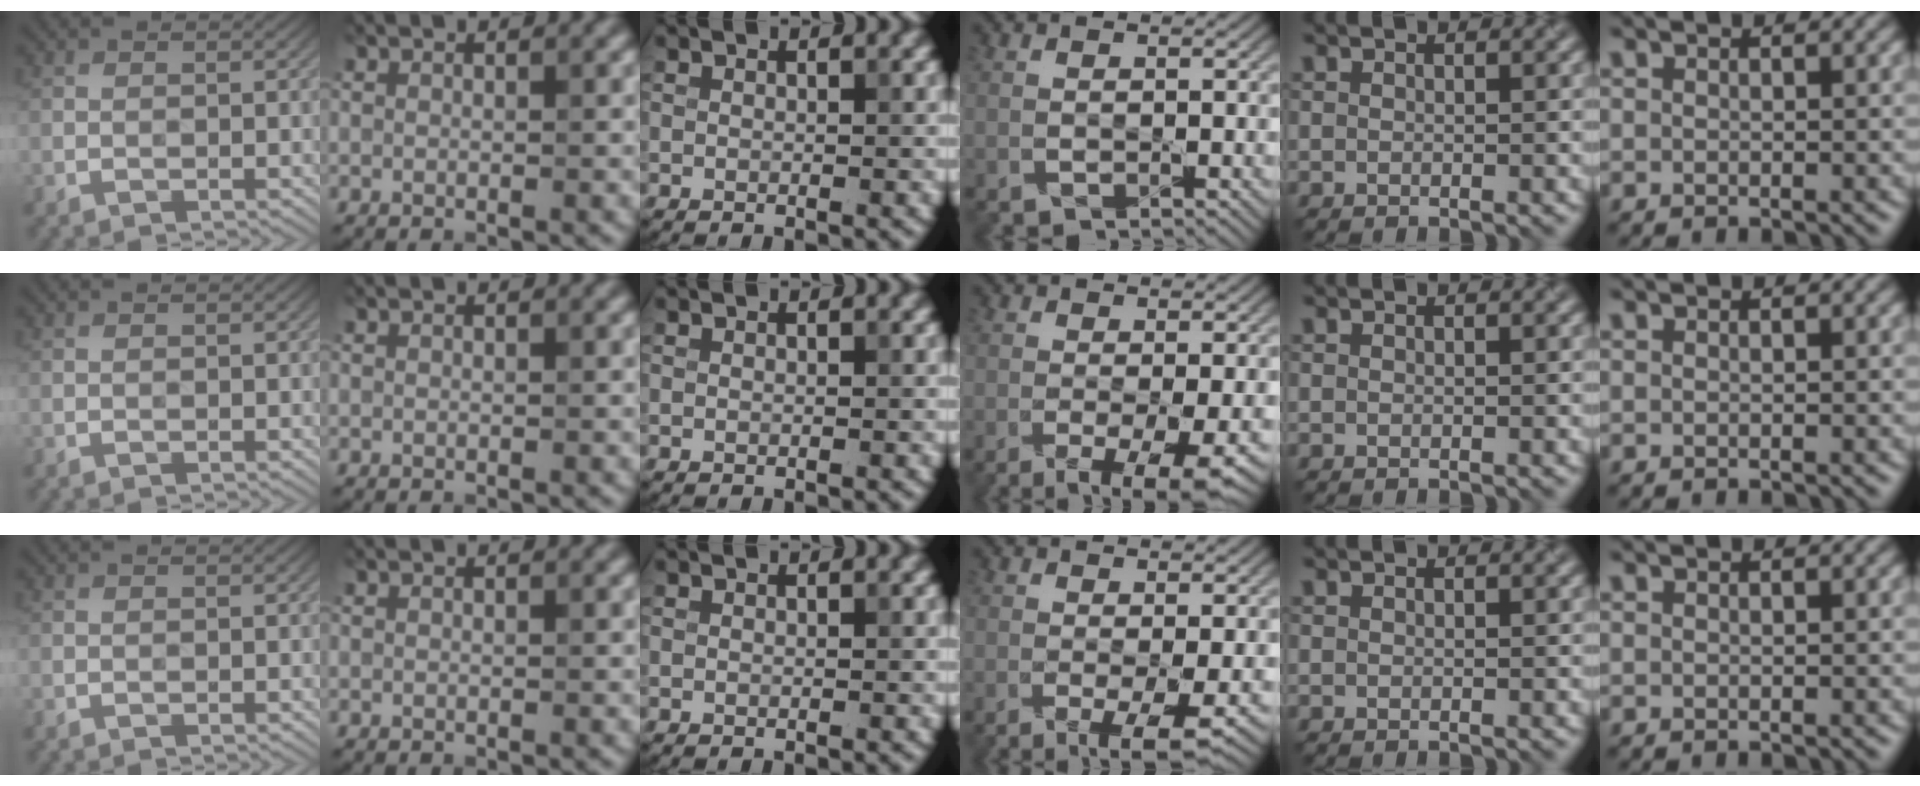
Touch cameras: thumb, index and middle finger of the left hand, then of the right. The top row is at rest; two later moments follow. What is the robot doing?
{"motion": "pour", "object": "watering can"}